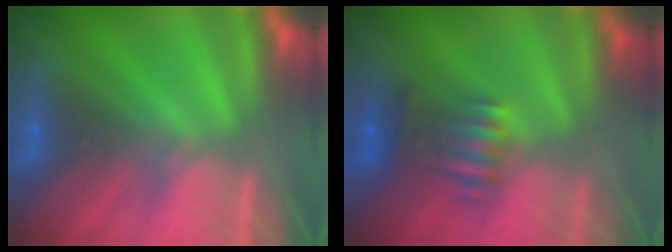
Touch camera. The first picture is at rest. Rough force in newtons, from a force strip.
{"total": 3.6}